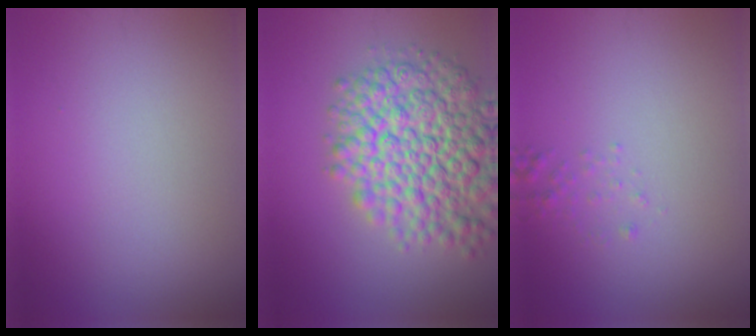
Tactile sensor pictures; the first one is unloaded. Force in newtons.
{"total": 10.1, "press": 10.1, "slide": 0.4}
{"total": 0.8, "press": 0.8, "slide": 0.1}